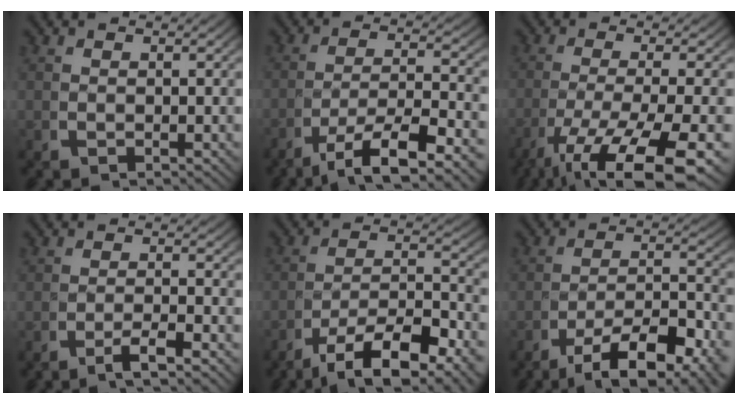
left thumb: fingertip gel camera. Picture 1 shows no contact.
{"total": 7.2, "force": [-2.8, 3.2, 5.8], "torque": [-0.101, -0.019, -0.036]}
{"total": 11.4, "force": [-5.2, 5.0, 8.9], "torque": [-0.171, -0.043, -0.053]}
{"total": 2.6, "force": [-1.6, 0.2, 2.1], "torque": [-0.037, 0.002, -0.034]}
{"total": 9.0, "force": [-3.2, 4.6, 7.0], "torque": [-0.127, -0.029, -0.040]}
{"total": 9.4, "force": [-3.7, 4.8, 7.1], "torque": [-0.130, -0.034, -0.046]}